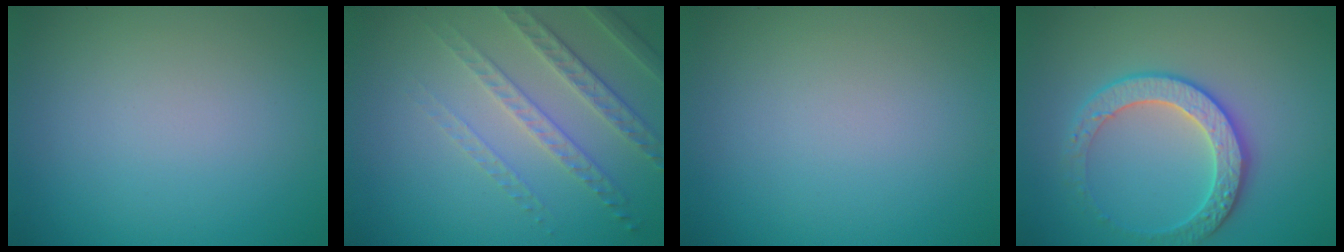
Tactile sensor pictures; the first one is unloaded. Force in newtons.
{"total": 5.0, "press": 3.3, "slide": 3.7}
{"total": 0.0}
{"total": 3.7, "press": 3.7, "slide": 0.7}